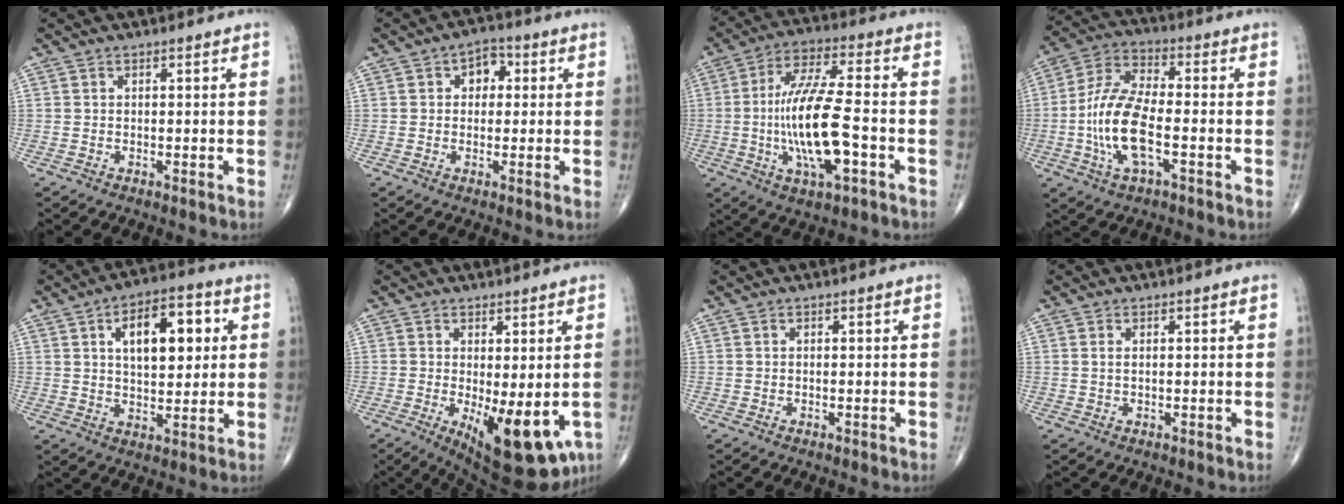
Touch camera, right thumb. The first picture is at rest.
{"total": 4.5, "force": [0.9, 3.4, 2.9], "torque": [-0.014, 0.008, 0.005]}
{"total": 16.6, "force": [-3.2, 4.9, 15.5], "torque": [-0.303, 0.019, -0.055]}
{"total": 13.7, "force": [-3.2, 5.5, 12.1], "torque": [-0.253, 0.024, -0.064]}
{"total": 12.9, "force": [3.7, 6.5, 10.5], "torque": [-0.125, 0.003, 0.056]}
{"total": 13.3, "force": [-3.5, 5.0, 11.9], "torque": [-0.158, -0.027, -0.034]}
{"total": 0.0}
{"total": 0.7, "force": [0.3, 0.3, 0.6], "torque": [-0.012, 0.003, 0.008]}